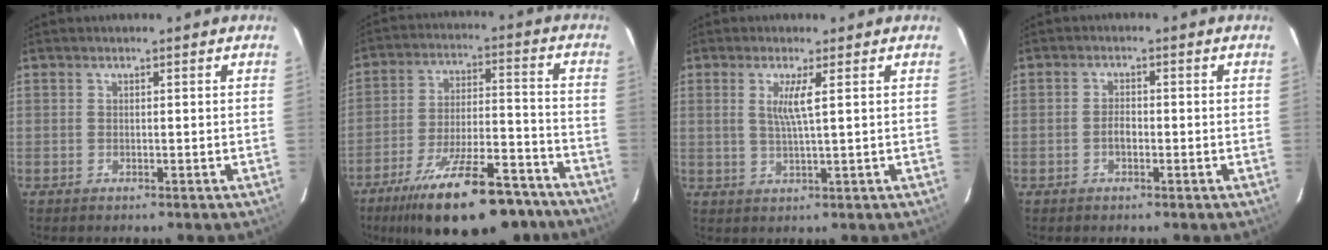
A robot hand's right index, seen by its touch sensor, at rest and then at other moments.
{"total": 23.6, "force": [-18.0, 7.5, 13.3], "torque": [-0.229, -0.015, -0.260]}
{"total": 3.8, "force": [1.1, -0.4, 3.6], "torque": [-0.070, -0.006, 0.021]}
{"total": 2.0, "force": [-0.7, 1.0, 1.5], "torque": [-0.030, 0.004, -0.014]}